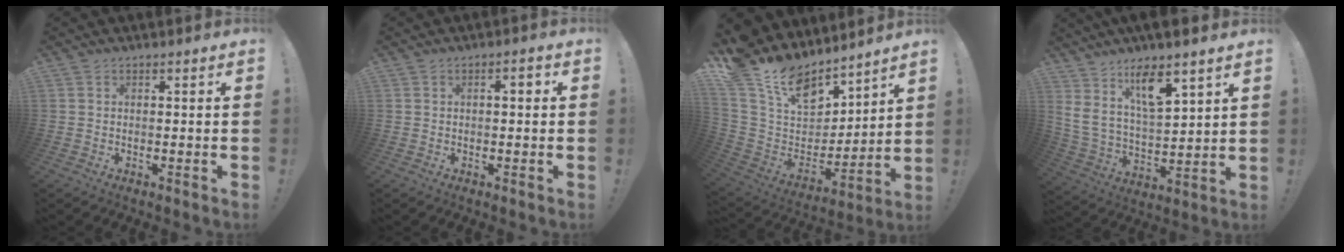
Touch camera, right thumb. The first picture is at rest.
{"total": 2.0, "force": [0.0, 0.9, 1.8], "torque": [-0.021, 0.003, -0.005]}
{"total": 18.4, "force": [12.9, 9.9, 8.7], "torque": [-0.173, -0.082, 0.248]}
{"total": 13.4, "force": [8.4, 4.4, 9.5], "torque": [-0.164, -0.049, 0.140]}